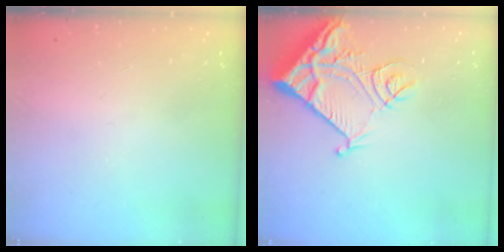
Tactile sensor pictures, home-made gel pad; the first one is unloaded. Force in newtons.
{"total": 13.6, "press": 13.5, "slide": 1.7}